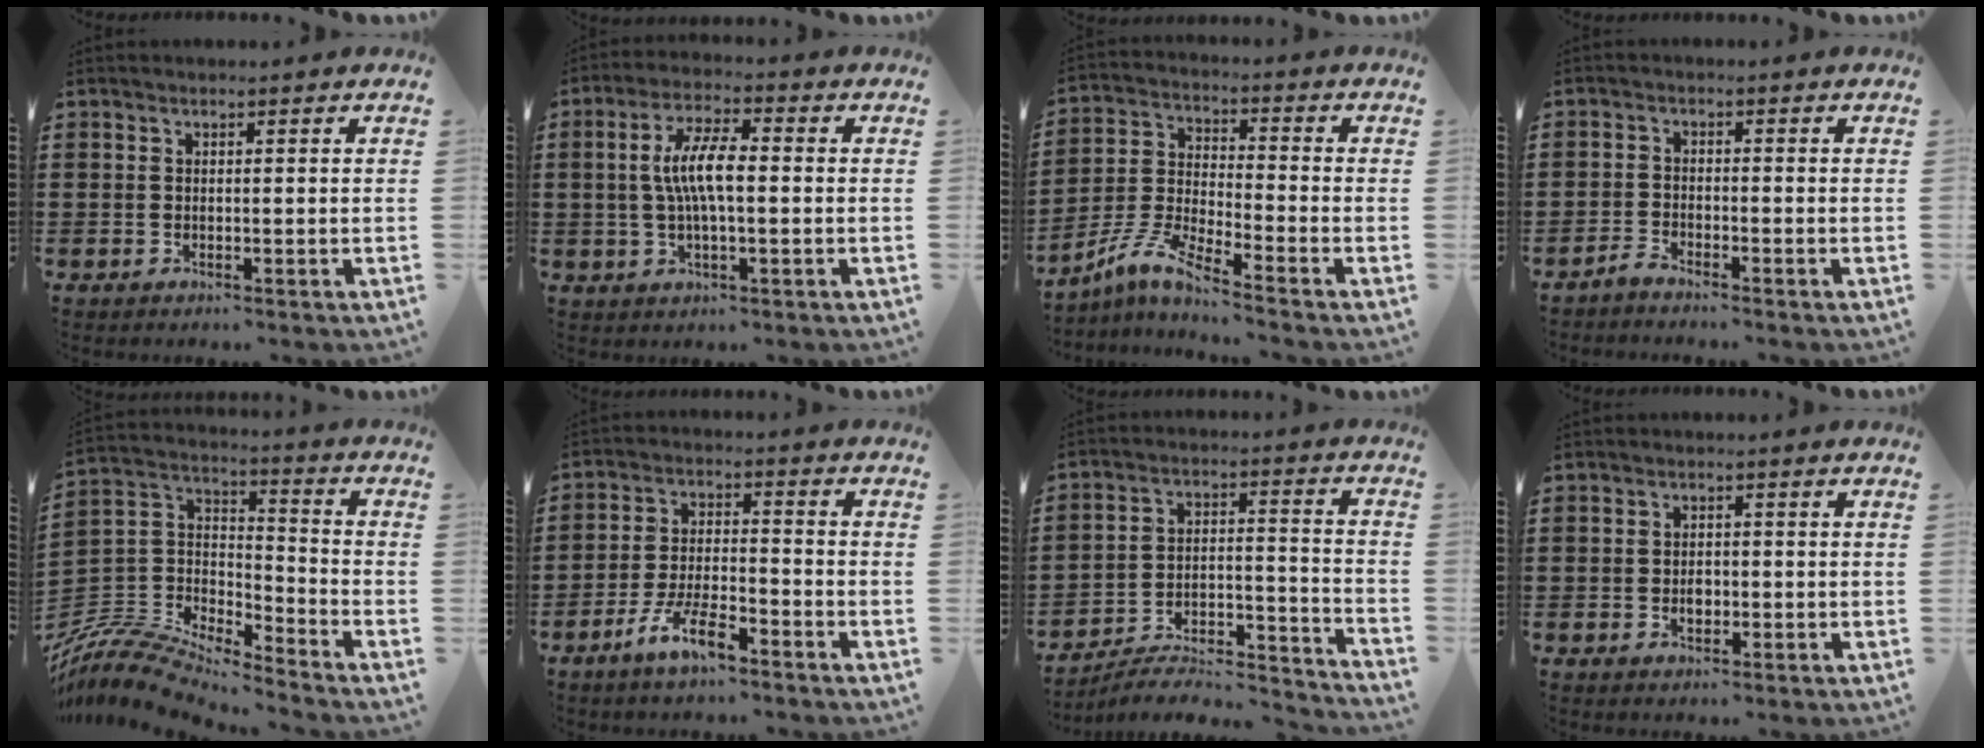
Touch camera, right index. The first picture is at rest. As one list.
[{"total": 7.3, "force": [0.0, 2.1, 6.9], "torque": [-0.147, -0.002, -0.009]}, {"total": 6.6, "force": [-5.7, -0.2, 3.3], "torque": [-0.099, -0.020, -0.121]}, {"total": 1.9, "force": [-1.9, -0.2, 0.2], "torque": [-0.007, 0.002, -0.037]}, {"total": 9.1, "force": [-8.7, 1.4, 2.3], "torque": [-0.070, -0.004, -0.182]}, {"total": 7.2, "force": [-5.0, 1.8, 4.8], "torque": [-0.111, -0.002, -0.098]}, {"total": 5.3, "force": [-4.8, 1.3, 1.7], "torque": [-0.029, -0.002, -0.097]}, {"total": 1.8, "force": [-0.3, 1.2, 1.3], "torque": [-0.016, 0.000, -0.009]}]